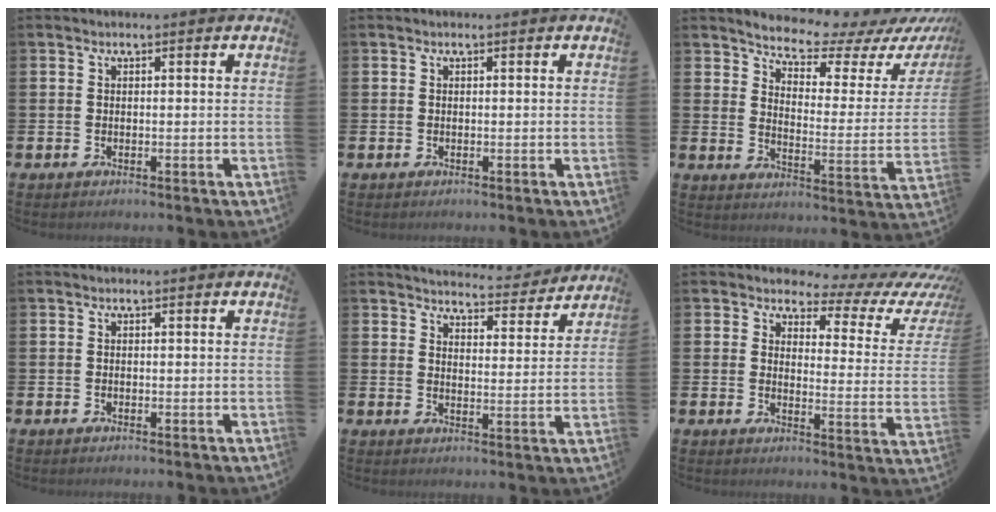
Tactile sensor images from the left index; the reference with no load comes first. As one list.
[{"total": 0.0}, {"total": 7.7, "force": [7.4, 1.0, 1.7], "torque": [-0.049, -0.067, 0.124]}, {"total": 0.0}, {"total": 4.3, "force": [4.3, 0.8, 0.2], "torque": [-0.010, -0.037, 0.070]}, {"total": 3.7, "force": [2.6, 2.1, 1.5], "torque": [-0.028, -0.031, 0.030]}]